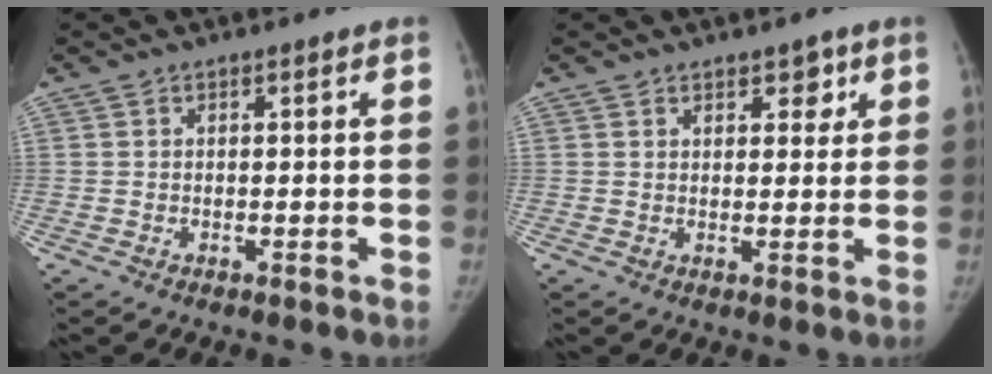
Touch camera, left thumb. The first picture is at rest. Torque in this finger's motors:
{"motor_torque": [-0.16, -0.01, -0.52, 0.04, -0.10]}